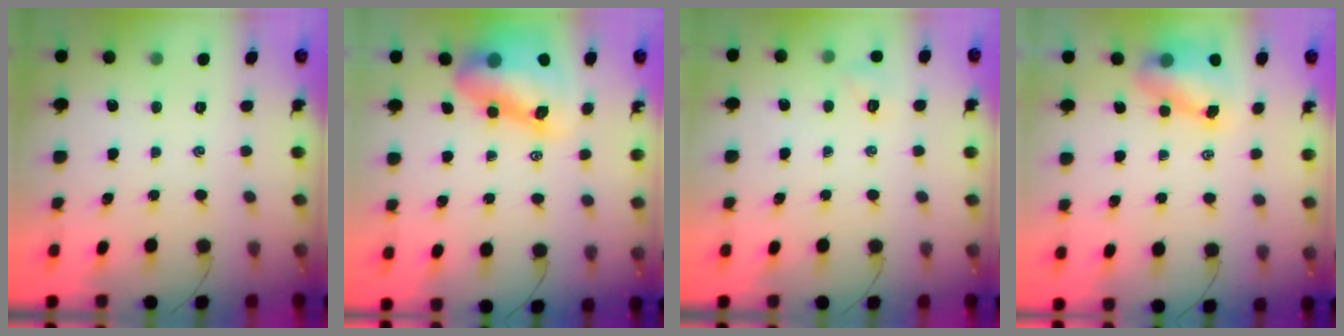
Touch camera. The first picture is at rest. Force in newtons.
{"total": 12.9, "press": 12.3, "slide": 4.0}
{"total": 4.5, "press": 4.3, "slide": 1.2}
{"total": 7.5, "press": 7.4, "slide": 1.3}